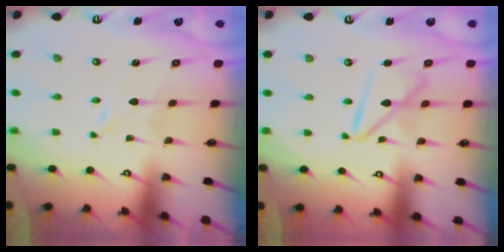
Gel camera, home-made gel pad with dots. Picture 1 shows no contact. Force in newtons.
{"total": 11.7, "press": 11.7, "slide": 1.0}